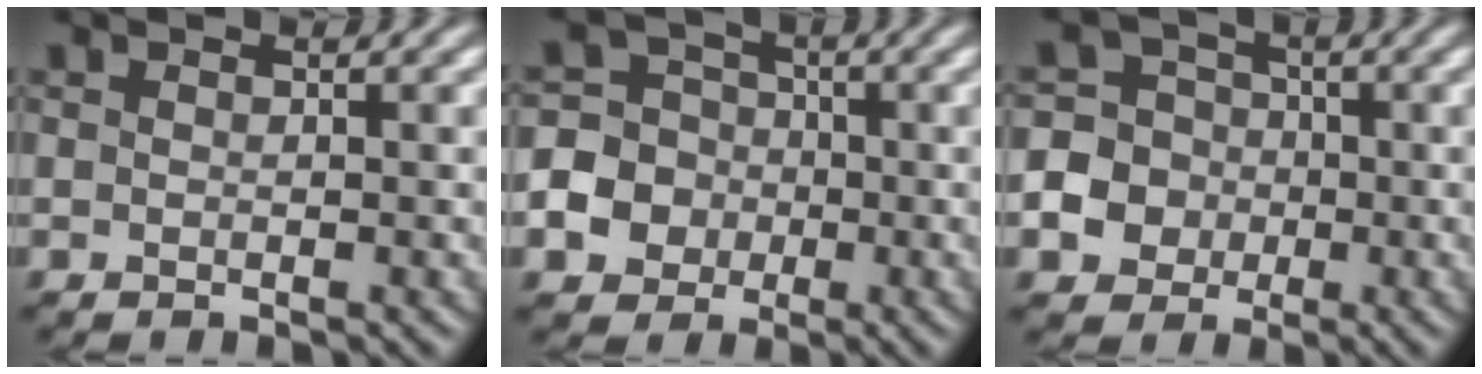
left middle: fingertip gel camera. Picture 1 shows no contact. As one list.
[{"total": 8.4, "force": [-2.7, 7.7, 2.0], "torque": [-0.043, -0.009, -0.075]}, {"total": 9.3, "force": [-2.9, 8.6, 2.1], "torque": [-0.059, -0.013, -0.075]}]